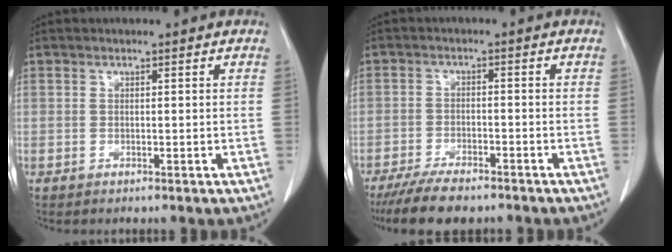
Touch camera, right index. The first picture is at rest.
{"total": 7.8, "force": [-6.4, 2.2, 3.9], "torque": [-0.065, -0.014, -0.106]}